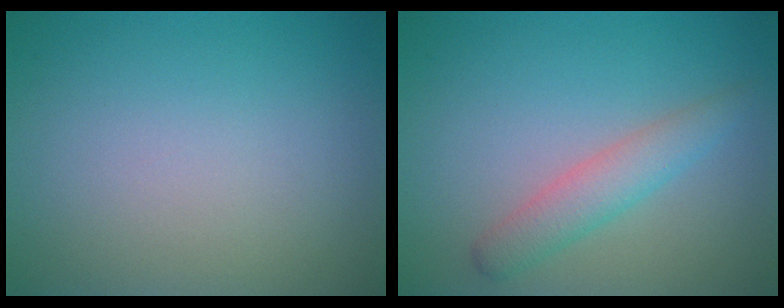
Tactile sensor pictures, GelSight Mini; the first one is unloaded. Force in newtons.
{"total": 2.7, "press": 2.7, "slide": 0.1}